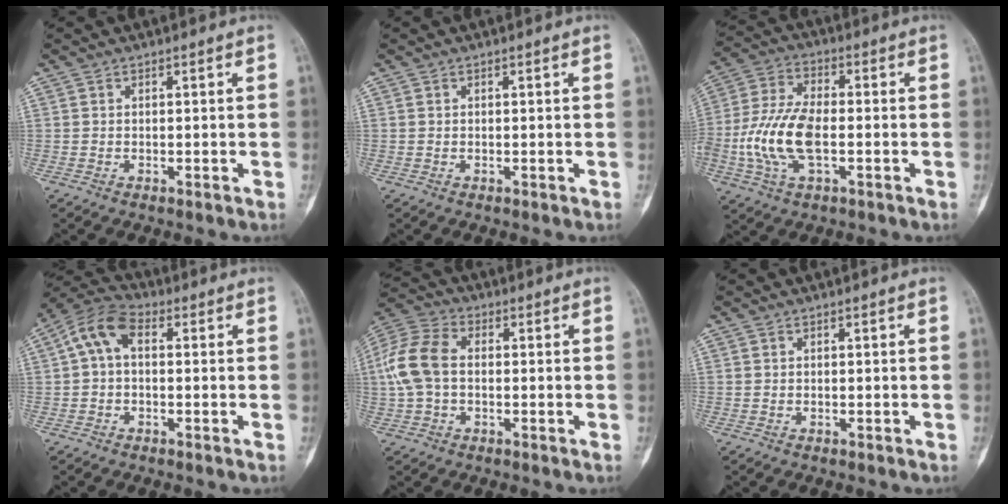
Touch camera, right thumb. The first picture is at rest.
{"total": 0.0}
{"total": 13.5, "force": [-2.7, 7.0, 11.2], "torque": [-0.244, 0.020, -0.056]}
{"total": 8.1, "force": [0.9, 5.2, 6.1], "torque": [-0.111, 0.027, 0.006]}
{"total": 10.7, "force": [0.0, 7.4, 7.8], "torque": [-0.169, 0.027, -0.009]}
{"total": 0.0}